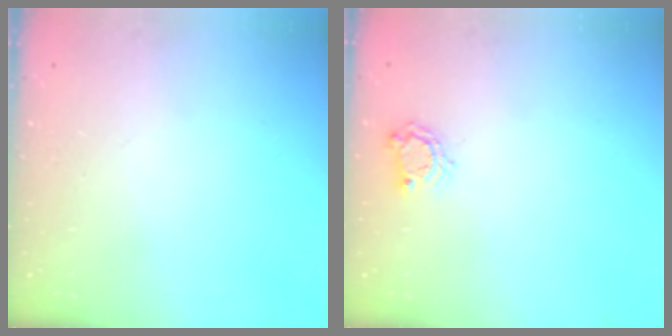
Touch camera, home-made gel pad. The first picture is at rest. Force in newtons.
{"total": 5.2, "press": 5.2, "slide": 0.3}